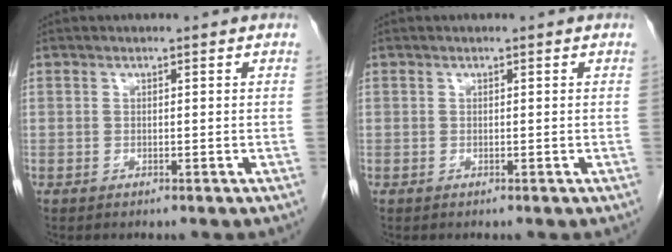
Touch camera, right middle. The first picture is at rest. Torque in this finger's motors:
{"motor_torque": [0.42, -0.04, -0.03, -0.01]}